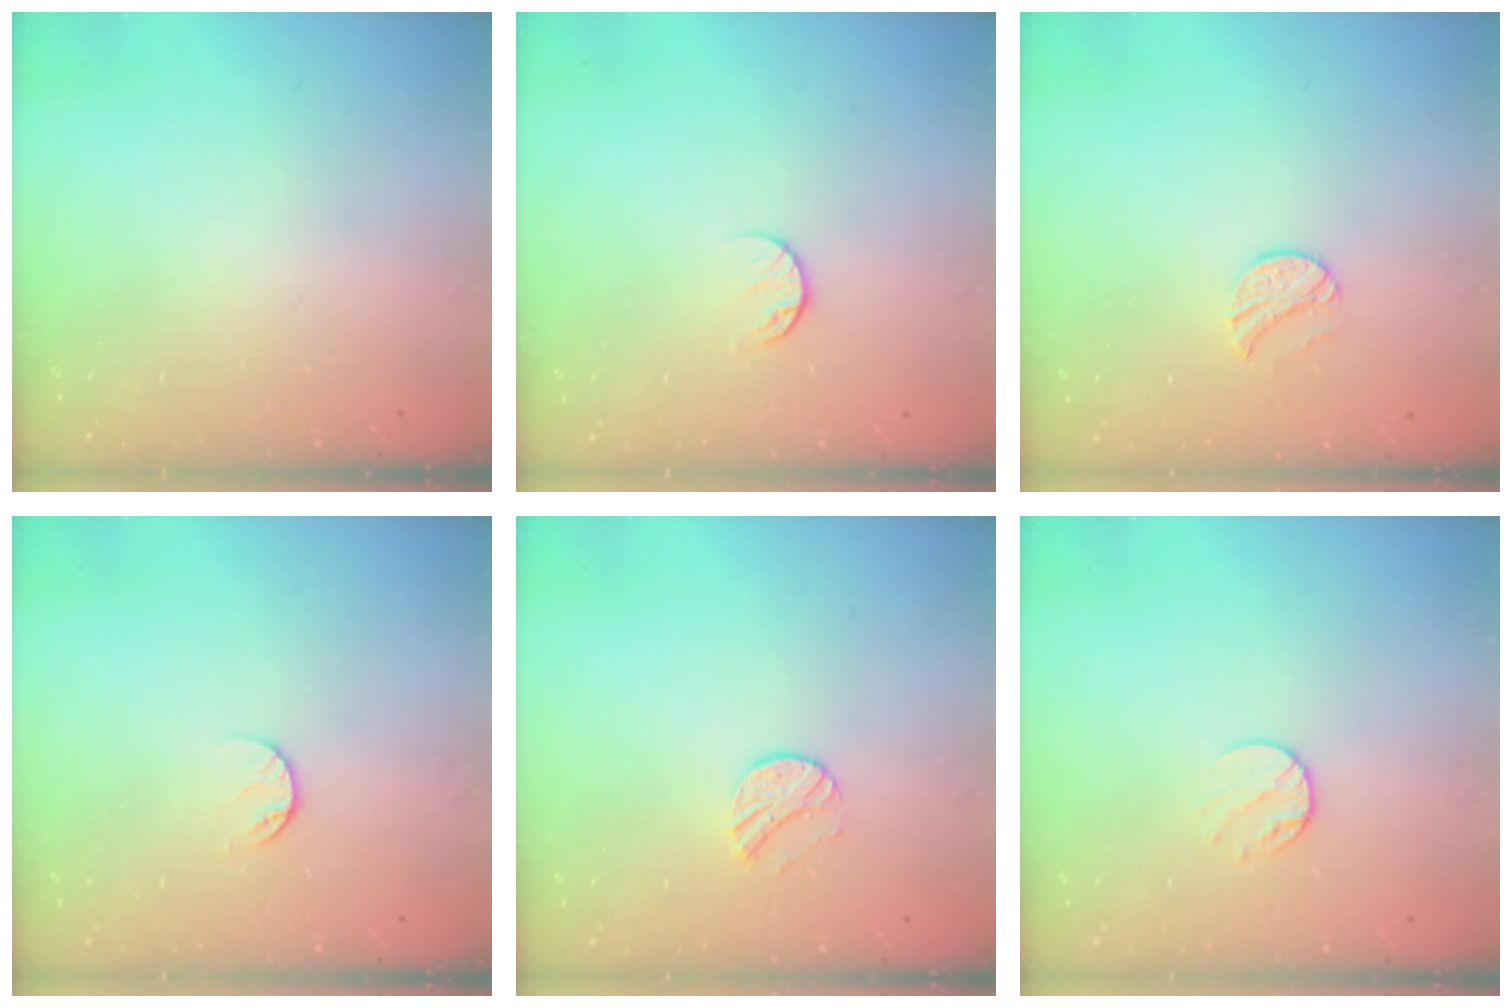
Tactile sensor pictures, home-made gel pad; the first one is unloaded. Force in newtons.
{"total": 5.0, "press": 5.0, "slide": 0.6}
{"total": 8.6, "press": 8.5, "slide": 0.6}
{"total": 5.4, "press": 5.4, "slide": 0.6}
{"total": 7.9, "press": 7.8, "slide": 0.9}
{"total": 6.5, "press": 6.5, "slide": 0.6}